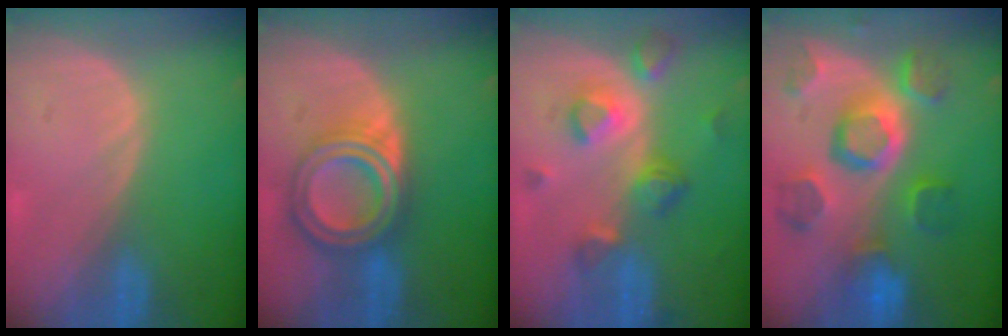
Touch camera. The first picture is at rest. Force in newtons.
{"total": 7.8, "press": 7.8, "slide": 0.5}
{"total": 7.9, "press": 7.1, "slide": 3.5}
{"total": 11.5, "press": 10.1, "slide": 5.5}